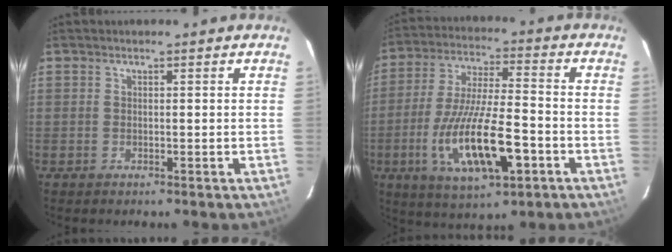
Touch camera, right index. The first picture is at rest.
{"total": 18.1, "force": [-6.5, 5.4, 16.0], "torque": [-0.328, -0.024, -0.106]}